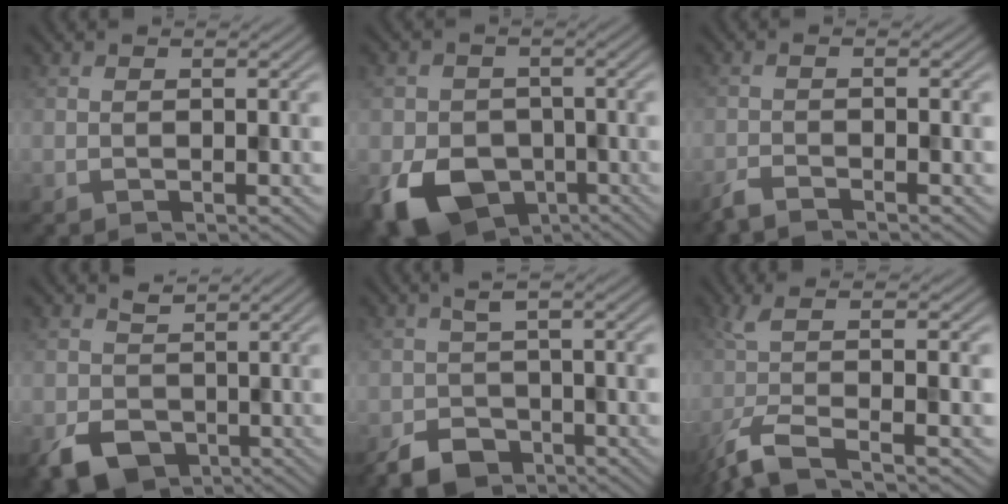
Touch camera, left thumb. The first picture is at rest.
{"total": 10.5, "force": [-4.4, 7.7, 5.6], "torque": [-0.122, -0.036, -0.084]}
{"total": 2.4, "force": [-2.0, 0.3, 1.3], "torque": [-0.023, -0.006, -0.047]}
{"total": 5.2, "force": [-1.1, 4.2, 2.9], "torque": [-0.064, -0.014, -0.020]}
{"total": 4.1, "force": [-2.3, 2.3, 2.5], "torque": [-0.053, -0.007, -0.044]}
{"total": 7.3, "force": [-2.8, 1.8, 6.5], "torque": [-0.121, -0.009, -0.068]}